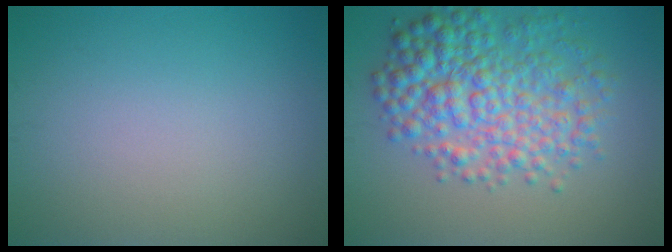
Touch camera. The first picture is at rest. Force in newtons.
{"total": 7.2, "press": 7.2, "slide": 0.0}